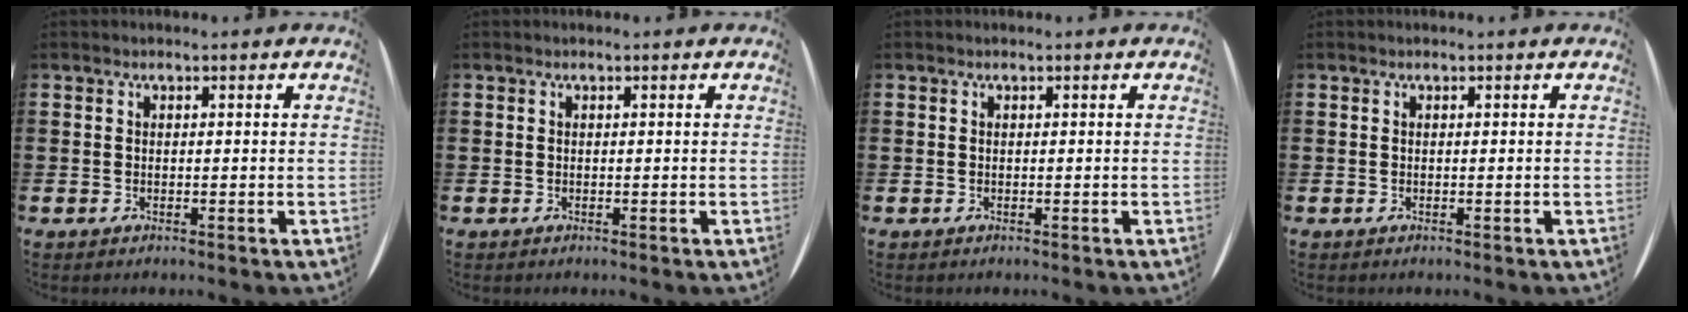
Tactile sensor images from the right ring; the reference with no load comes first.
{"total": 0.0}
{"total": 0.0}
{"total": 0.0}